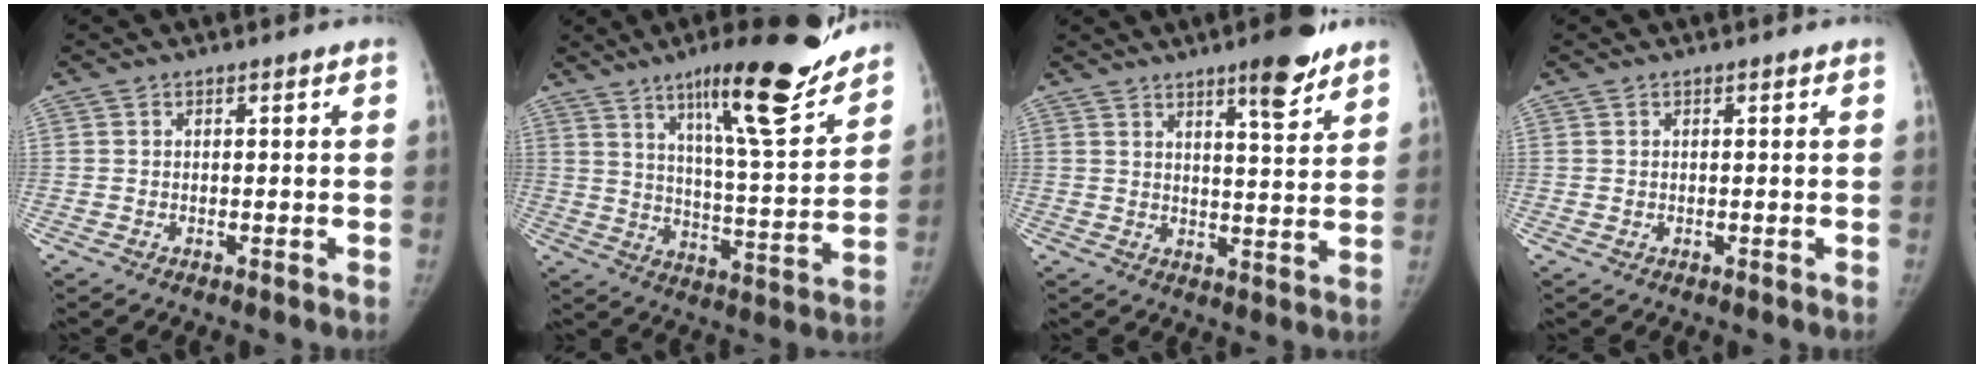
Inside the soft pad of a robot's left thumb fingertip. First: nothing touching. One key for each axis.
{"total": 21.2, "fx": 14.8, "fy": 3.2, "fz": 14.8, "tx": -0.192, "ty": -0.078, "tz": 0.233}
{"total": 9.0, "fx": 6.1, "fy": 1.7, "fz": 6.3, "tx": -0.077, "ty": -0.038, "tz": 0.087}
{"total": 0.6, "fx": 0.2, "fy": 0.4, "fz": 0.4, "tx": -0.005, "ty": -0.001, "tz": 0.005}